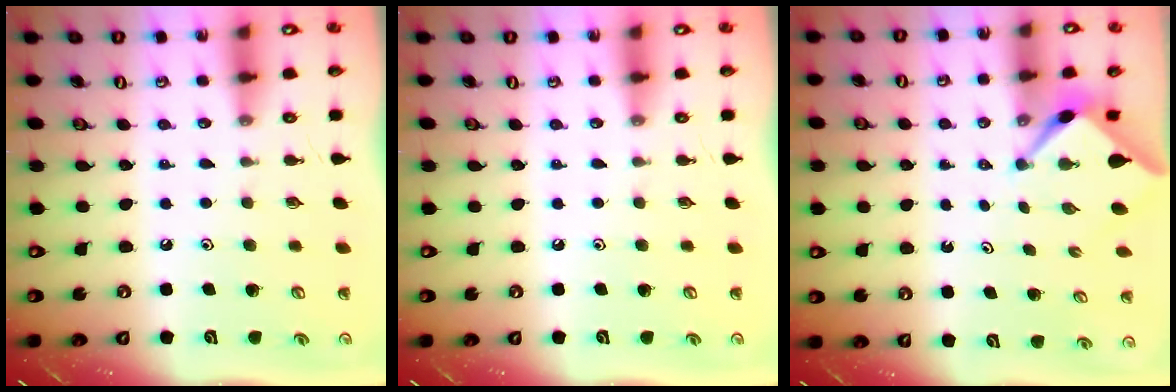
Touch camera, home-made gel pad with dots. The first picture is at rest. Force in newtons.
{"total": 0.0}
{"total": 2.4, "press": 2.3, "slide": 0.3}